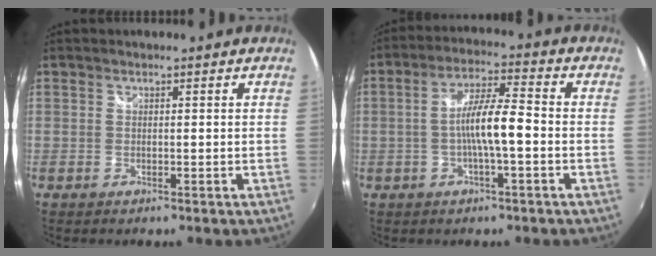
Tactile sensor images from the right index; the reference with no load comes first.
{"total": 8.0, "force": [-1.7, 0.9, 7.8], "torque": [-0.151, 0.007, -0.030]}